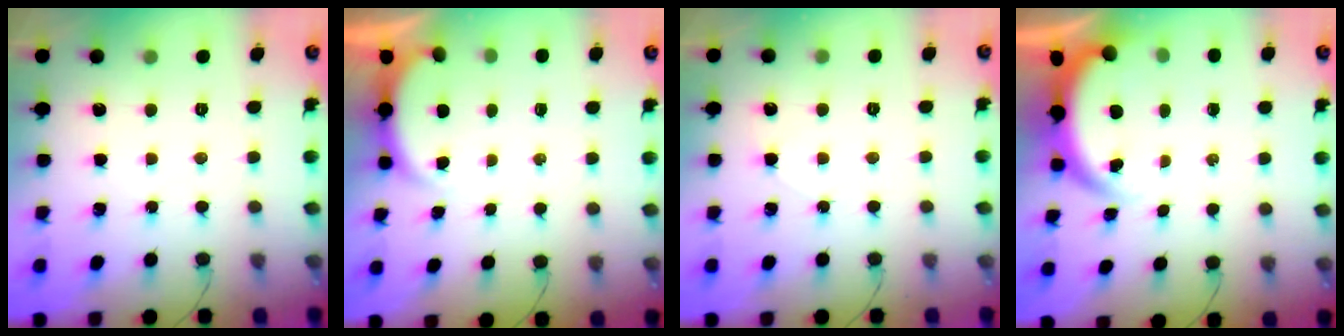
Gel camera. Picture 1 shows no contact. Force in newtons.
{"total": 2.6, "press": 2.6, "slide": 0.6}
{"total": 3.9, "press": 3.3, "slide": 2.2}
{"total": 3.8, "press": 3.8, "slide": 0.2}